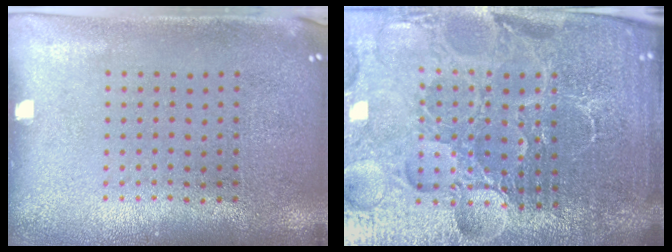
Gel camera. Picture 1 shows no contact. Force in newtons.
{"total": 6.7, "press": 5.9, "slide": 3.1}